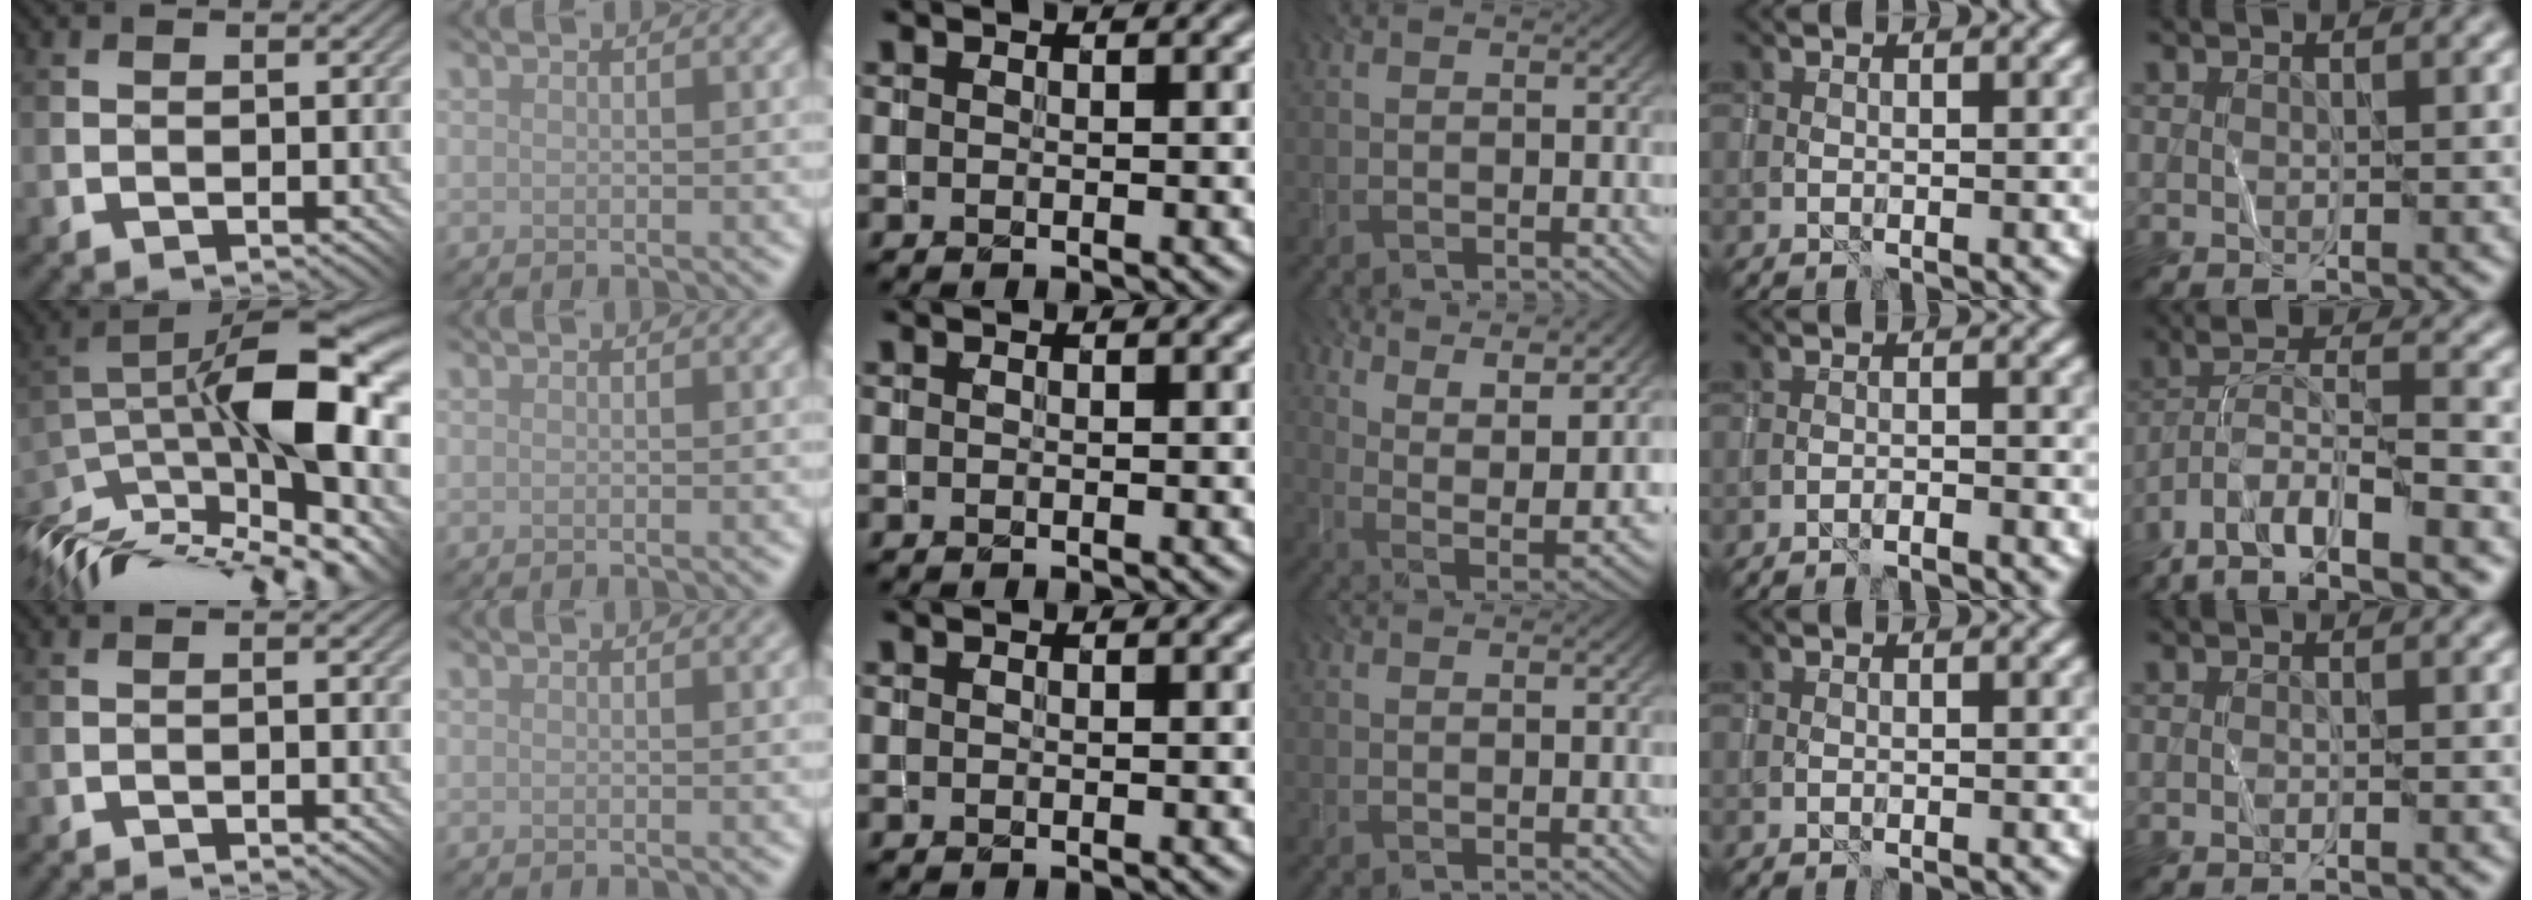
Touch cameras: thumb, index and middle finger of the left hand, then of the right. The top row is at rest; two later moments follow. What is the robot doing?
{"motion": "wrap", "object": "yarn"}